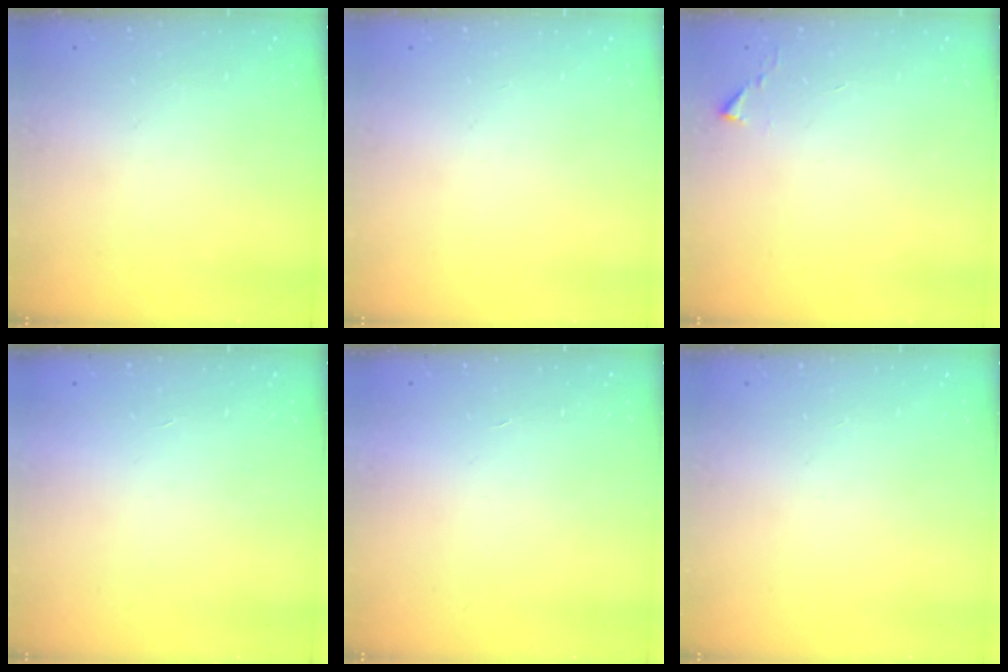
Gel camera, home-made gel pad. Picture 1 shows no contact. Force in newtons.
{"total": 0.0}
{"total": 1.1, "press": 1.1, "slide": 0.1}
{"total": 1.7, "press": 1.7, "slide": 0.1}
{"total": 1.8, "press": 1.8, "slide": 0.1}
{"total": 0.0}